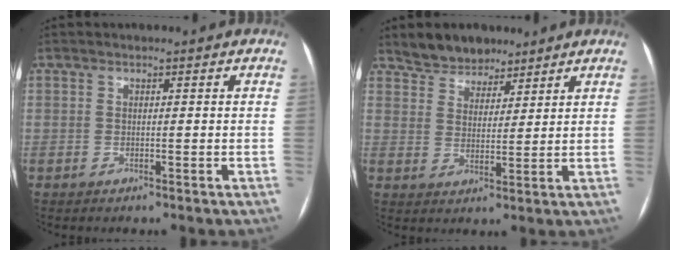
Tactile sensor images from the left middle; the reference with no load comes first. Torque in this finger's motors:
{"motor_torque": [0.06, -0.06, 0.01, 0.00]}